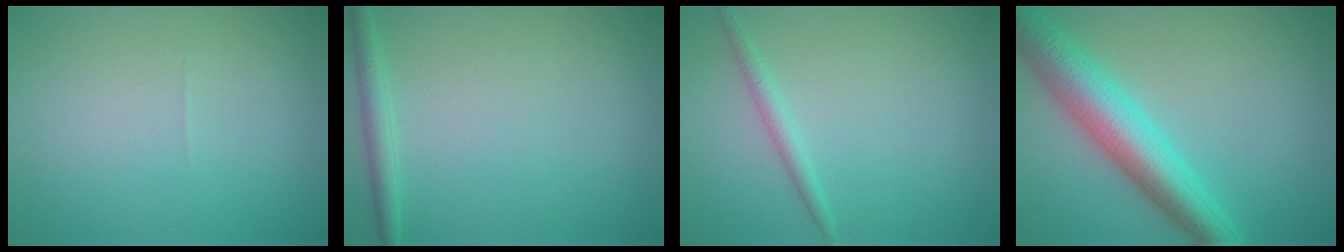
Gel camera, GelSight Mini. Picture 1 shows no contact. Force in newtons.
{"total": 1.7, "press": 1.7, "slide": 0.1}
{"total": 1.4, "press": 1.4, "slide": 0.1}
{"total": 7.4, "press": 7.4, "slide": 0.1}